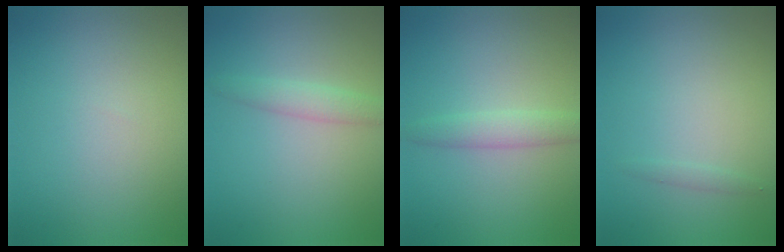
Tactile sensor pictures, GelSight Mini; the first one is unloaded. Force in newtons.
{"total": 1.8, "press": 1.8, "slide": 0.1}
{"total": 2.1, "press": 2.1, "slide": 0.1}
{"total": 0.6, "press": 0.6, "slide": 0.0}